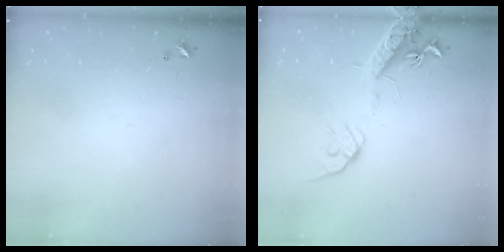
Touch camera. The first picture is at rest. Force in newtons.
{"total": 16.4, "press": 16.1, "slide": 3.0}